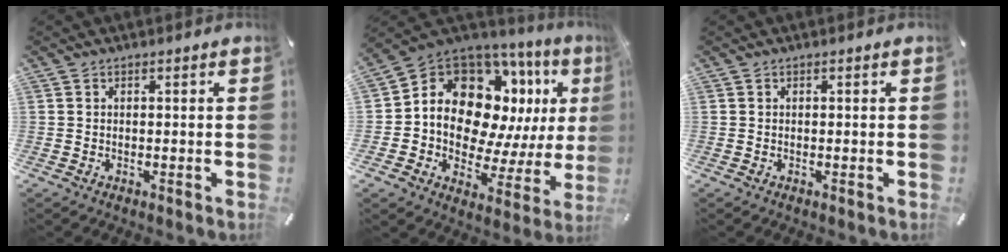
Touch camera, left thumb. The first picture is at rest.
{"total": 15.6, "force": [5.8, 11.4, 8.8], "torque": [-0.156, -0.054, 0.105]}
{"total": 0.0}